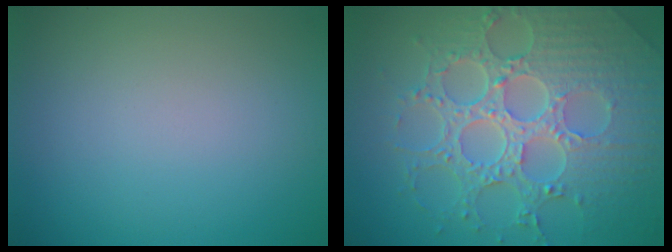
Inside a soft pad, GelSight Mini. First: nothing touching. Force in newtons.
{"total": 8.2, "press": 6.0, "slide": 5.5}